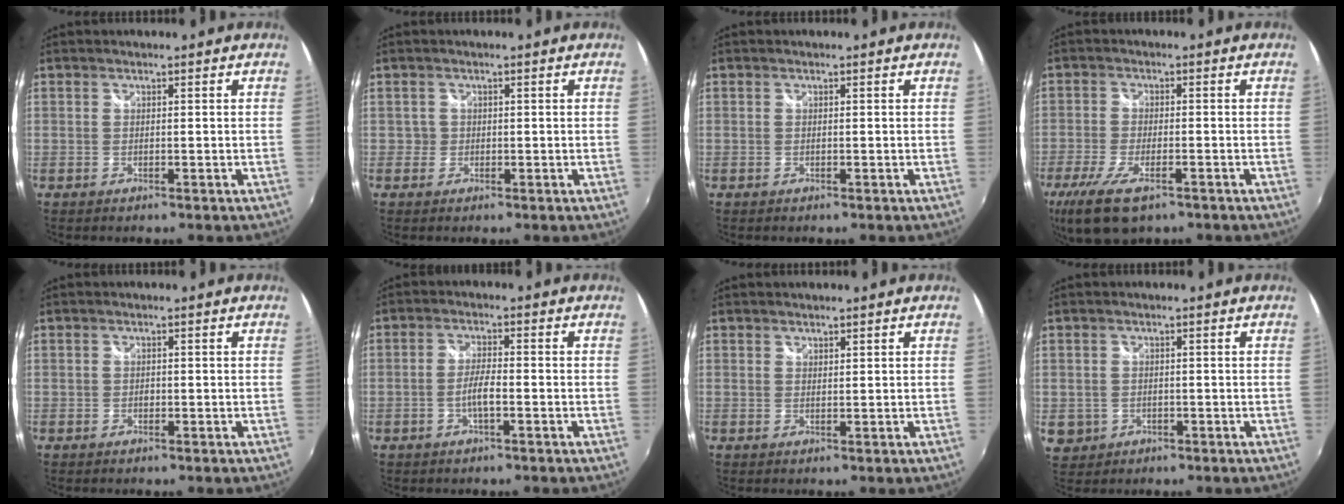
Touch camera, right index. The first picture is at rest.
{"total": 1.2, "force": [-0.2, 1.1, -0.1], "torque": [0.002, 0.001, -0.004]}
{"total": 0.0}
{"total": 11.4, "force": [-7.1, 4.3, 7.8], "torque": [-0.187, -0.040, -0.127]}
{"total": 0.7, "force": [-0.2, 0.6, 0.2], "torque": [-0.002, -0.002, -0.004]}
{"total": 3.4, "force": [-1.4, 0.5, 3.1], "torque": [-0.065, 0.002, -0.025]}
{"total": 0.8, "force": [0.8, 0.2, 0.1], "torque": [-0.001, 0.000, 0.015]}
{"total": 4.9, "force": [-0.6, 4.6, 1.4], "torque": [-0.039, -0.001, 0.001]}